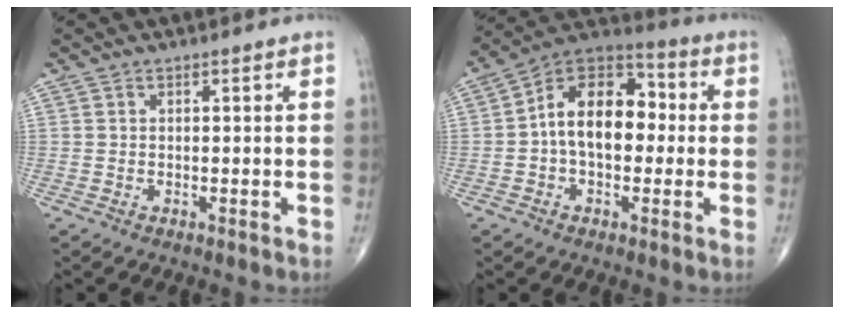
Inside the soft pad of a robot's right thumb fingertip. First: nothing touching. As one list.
[{"total": 14.8, "force": [0.2, 9.4, 11.5], "torque": [-0.153, 0.039, -0.012]}]